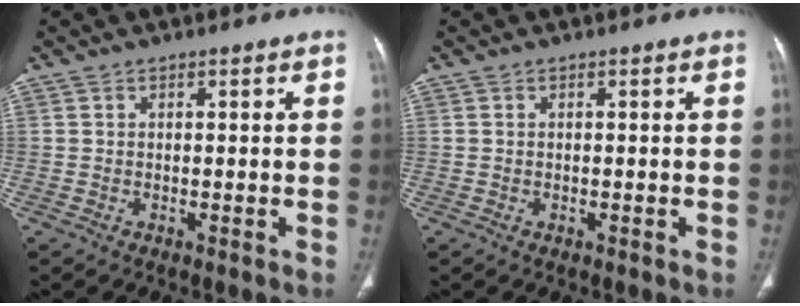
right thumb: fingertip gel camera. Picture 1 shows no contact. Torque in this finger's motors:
{"motor_torque": [-0.28, -0.10, -0.11, -0.07, -0.03]}